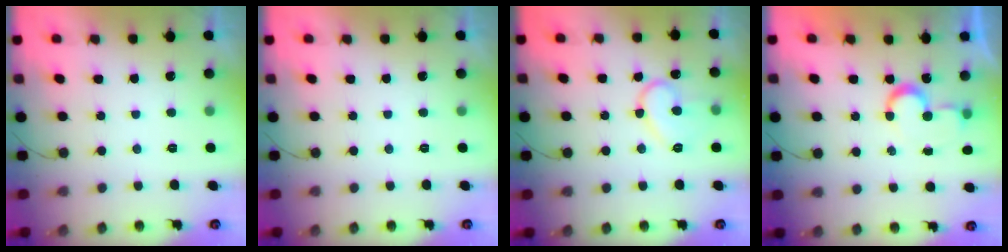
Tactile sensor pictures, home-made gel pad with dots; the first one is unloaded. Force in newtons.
{"total": 0.0}
{"total": 11.4, "press": 11.3, "slide": 0.9}
{"total": 5.7, "press": 5.7, "slide": 0.4}